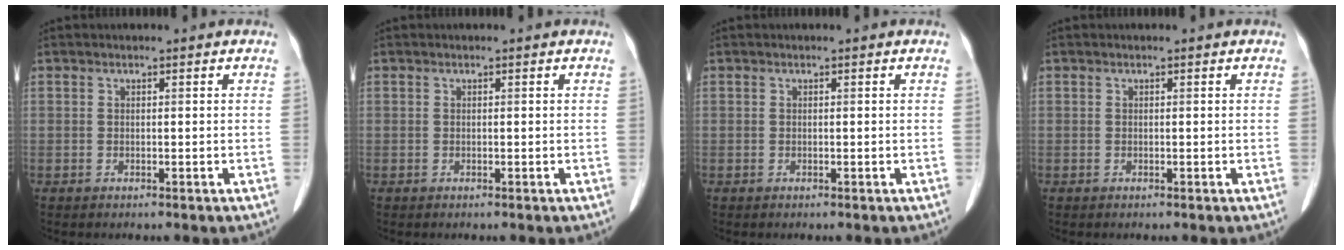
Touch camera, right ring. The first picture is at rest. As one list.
[{"total": 0.0}, {"total": 0.0}, {"total": 0.0}]